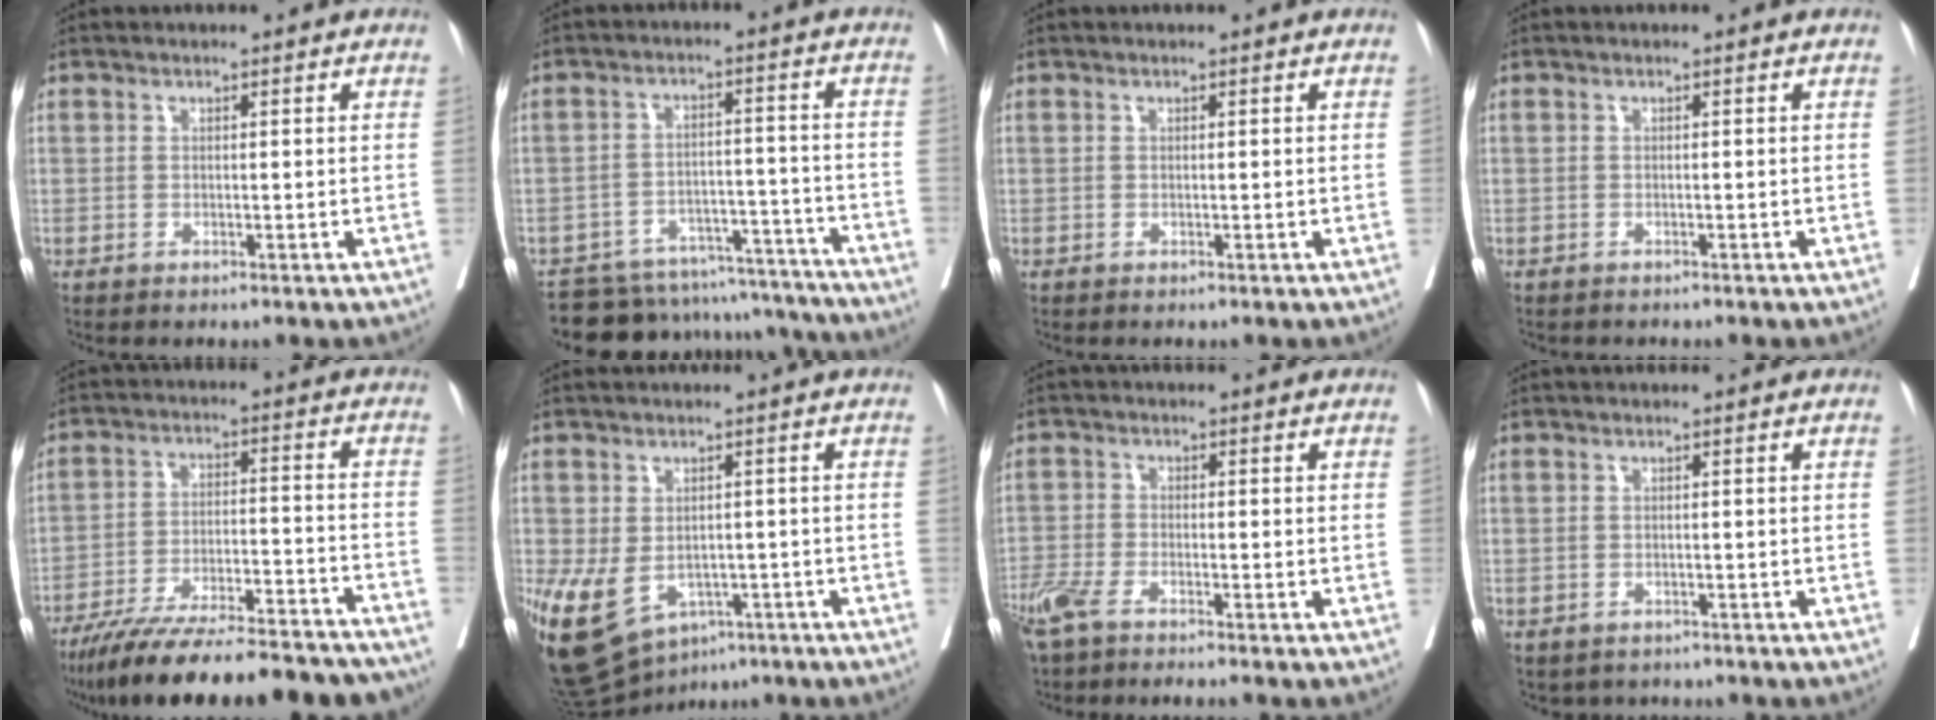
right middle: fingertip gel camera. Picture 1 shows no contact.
{"total": 16.7, "force": [-15.8, 5.1, 2.2], "torque": [-0.030, 0.036, -0.201]}
{"total": 0.0}
{"total": 0.6, "force": [-0.5, 0.1, 0.1], "torque": [-0.003, 0.000, -0.011]}
{"total": 24.0, "force": [-21.1, 3.2, 10.9], "torque": [-0.133, -0.013, -0.307]}
{"total": 12.2, "force": [-5.7, 8.3, 6.9], "torque": [-0.140, -0.002, -0.079]}
{"total": 5.5, "force": [-4.3, 0.7, 3.3], "torque": [-0.065, -0.012, -0.084]}
{"total": 2.2, "force": [-1.7, 1.4, 0.3], "torque": [-0.001, 0.001, -0.022]}